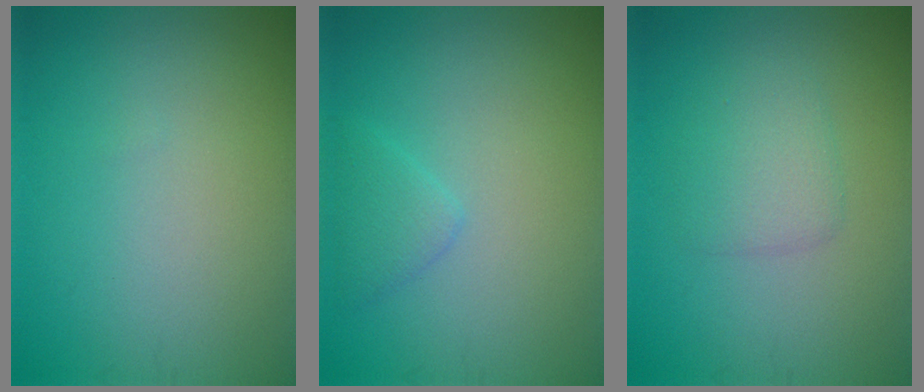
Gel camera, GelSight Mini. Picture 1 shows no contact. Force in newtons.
{"total": 1.6, "press": 1.6, "slide": 0.1}
{"total": 2.3, "press": 2.3, "slide": 0.1}